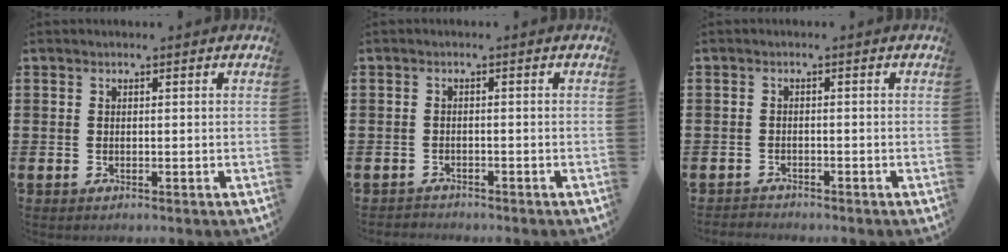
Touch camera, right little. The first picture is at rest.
{"total": 0.5, "force": [-0.5, 0.0, -0.1], "torque": [0.002, 0.003, -0.011]}
{"total": 0.7, "force": [-0.7, -0.1, -0.1], "torque": [0.001, 0.003, -0.015]}